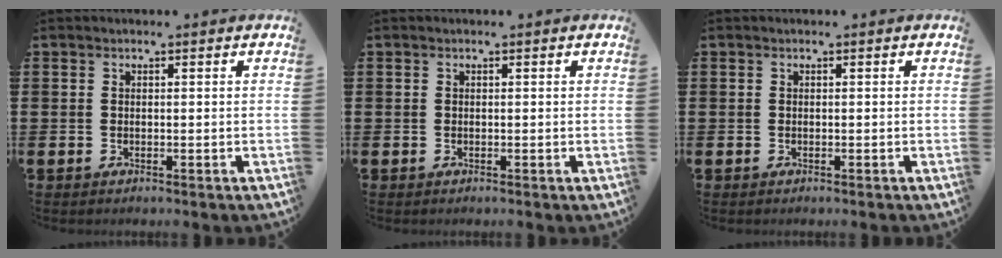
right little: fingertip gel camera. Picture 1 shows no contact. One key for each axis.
{"total": 0.0}
{"total": 0.0}